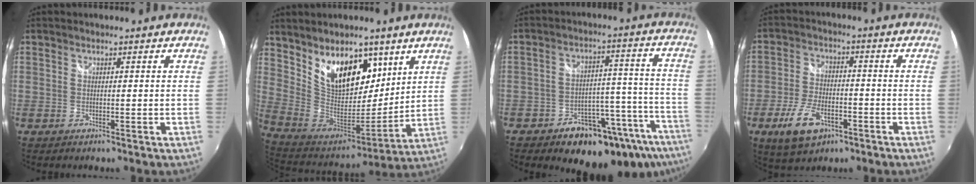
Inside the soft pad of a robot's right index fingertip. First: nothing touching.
{"total": 19.4, "force": [9.8, 11.4, 12.4], "torque": [-0.229, 0.007, 0.191]}
{"total": 20.1, "force": [-14.4, 9.9, 10.0], "torque": [-0.147, 0.029, -0.176]}
{"total": 10.7, "force": [-5.5, 5.7, 7.2], "torque": [-0.158, -0.008, -0.092]}